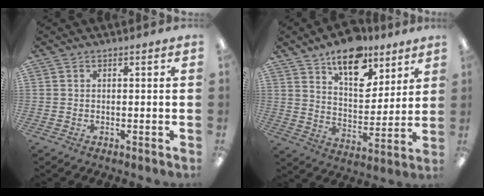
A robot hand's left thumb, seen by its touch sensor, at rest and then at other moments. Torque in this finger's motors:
{"motor_torque": [0.40, 0.52, 1.35, -1.42, 0.07]}